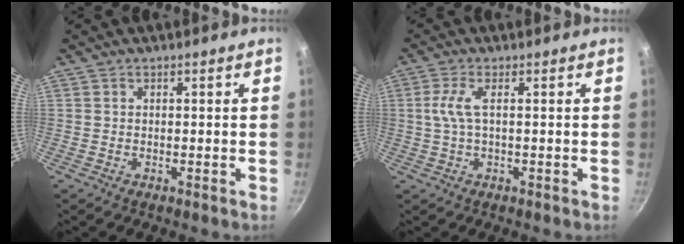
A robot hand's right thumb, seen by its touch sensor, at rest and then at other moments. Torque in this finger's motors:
{"motor_torque": [-0.63, 0.52, 0.49, -0.27, 0.05]}